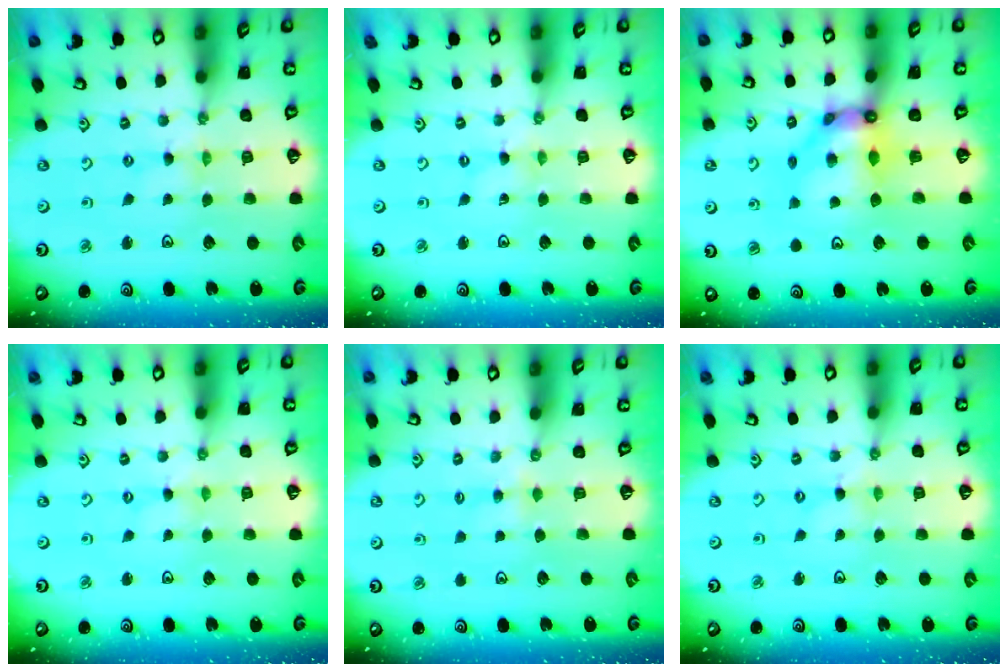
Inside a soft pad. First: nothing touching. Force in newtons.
{"total": 0.0}
{"total": 10.0, "press": 9.9, "slide": 1.4}
{"total": 0.0}
{"total": 2.8, "press": 2.8, "slide": 0.4}
{"total": 0.8, "press": 0.7, "slide": 0.2}